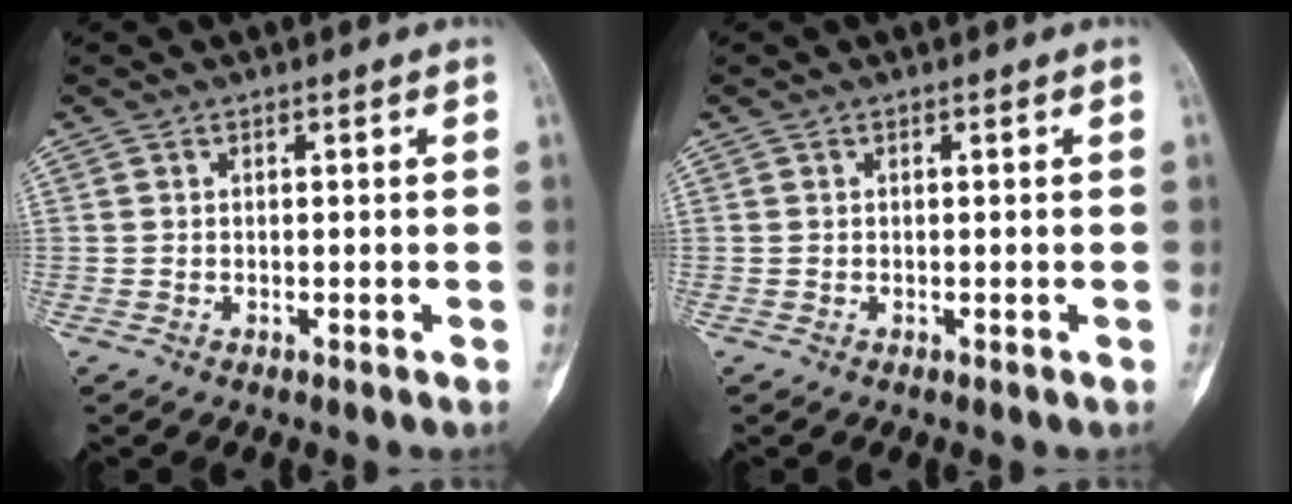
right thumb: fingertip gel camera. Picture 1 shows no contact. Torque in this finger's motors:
{"motor_torque": [0.01, 0.01, 0.00, 0.00, 0.00]}